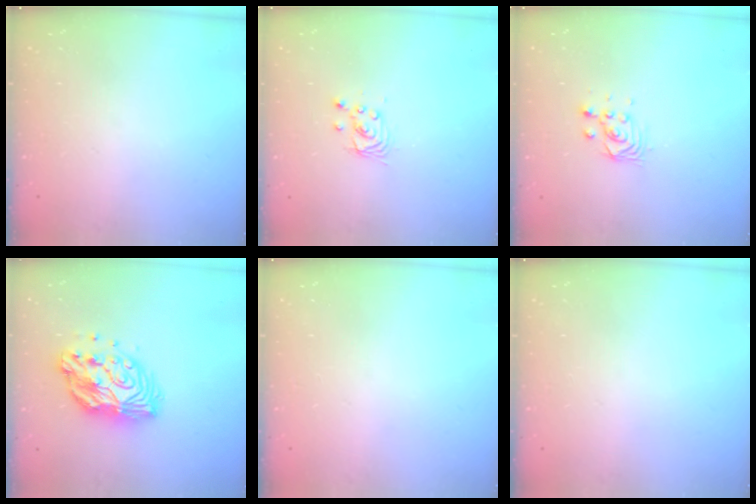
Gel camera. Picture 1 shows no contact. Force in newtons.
{"total": 2.9, "press": 2.9, "slide": 0.2}
{"total": 2.8, "press": 2.8, "slide": 0.2}
{"total": 12.8, "press": 12.8, "slide": 0.9}
{"total": 0.0}
{"total": 0.0}